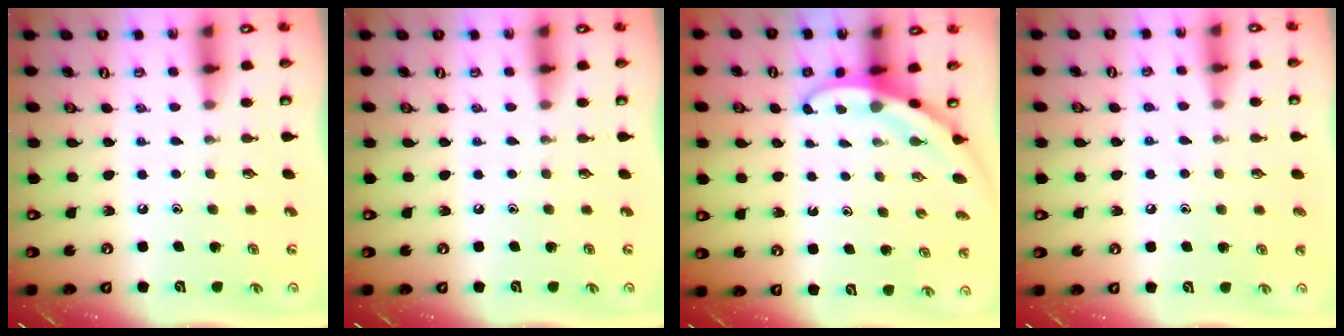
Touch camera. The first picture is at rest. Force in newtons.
{"total": 0.0}
{"total": 3.4, "press": 3.4, "slide": 0.1}
{"total": 5.4, "press": 5.4, "slide": 0.5}